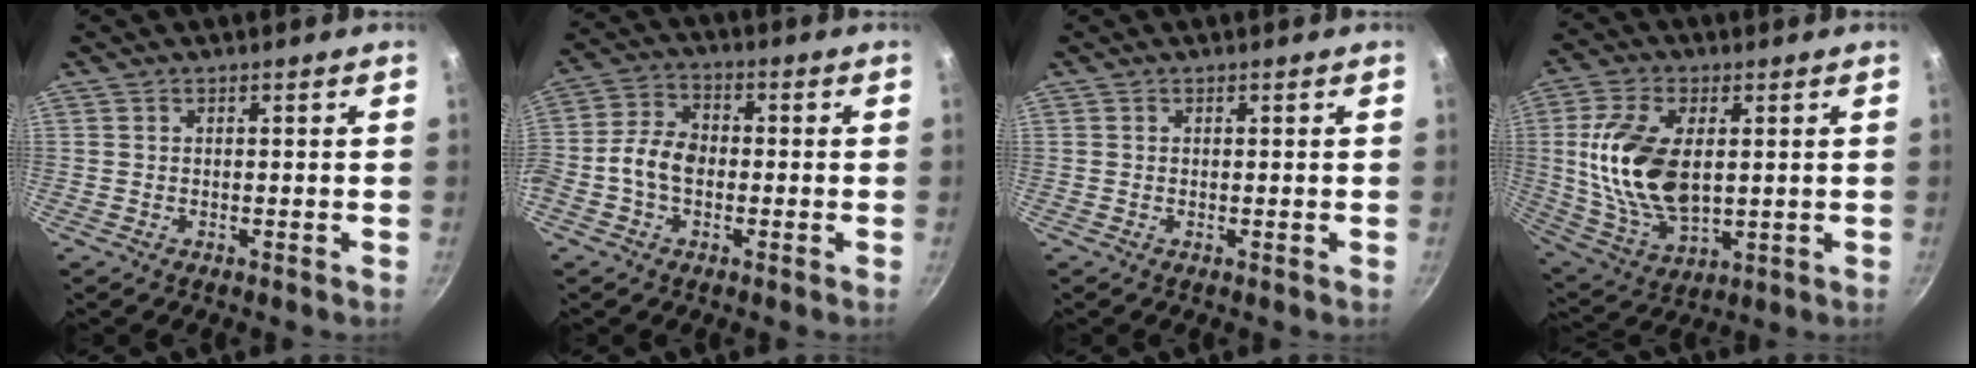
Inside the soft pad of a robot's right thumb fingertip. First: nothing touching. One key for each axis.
{"total": 7.6, "fx": -1.4, "fy": 5.3, "fz": 5.3, "tx": -0.089, "ty": 0.028, "tz": -0.040}
{"total": 0.0}
{"total": 16.9, "fx": 2.1, "fy": 9.5, "fz": 13.8, "tx": -0.257, "ty": -0.011, "tz": 0.049}